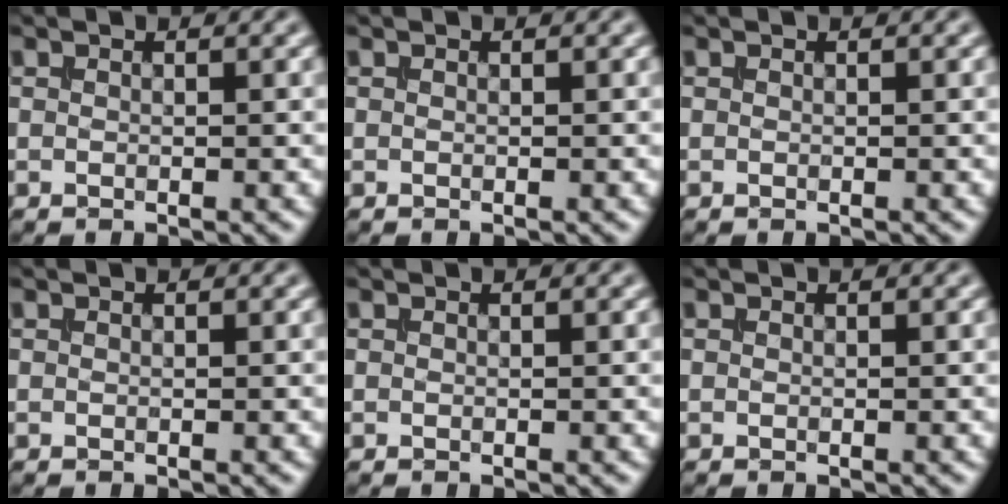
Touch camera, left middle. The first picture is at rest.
{"total": 0.0}
{"total": 0.0}
{"total": 0.0}
{"total": 0.0}
{"total": 0.0}